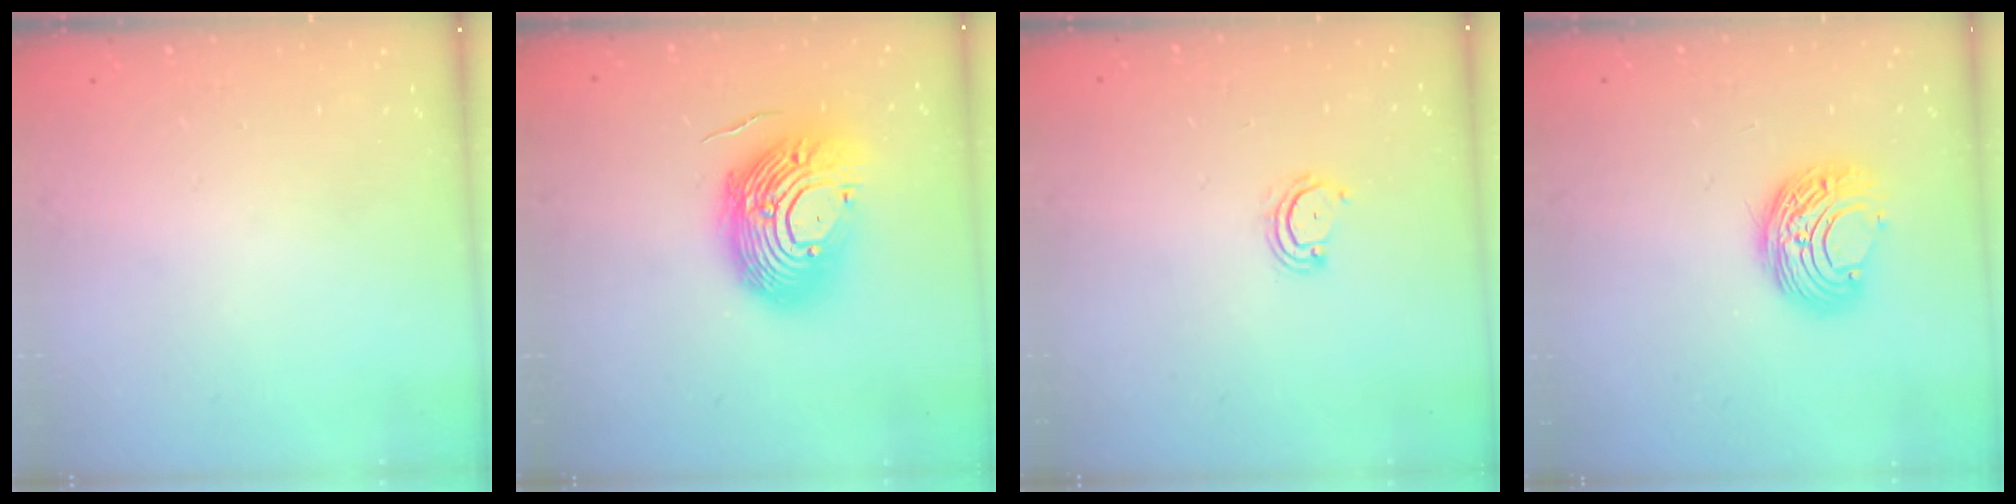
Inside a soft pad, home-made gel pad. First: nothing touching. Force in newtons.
{"total": 19.5, "press": 19.3, "slide": 3.1}
{"total": 3.9, "press": 3.9, "slide": 0.3}
{"total": 9.0, "press": 9.0, "slide": 0.2}